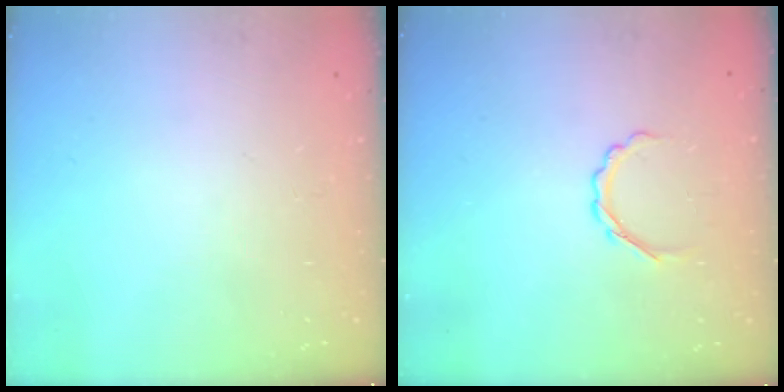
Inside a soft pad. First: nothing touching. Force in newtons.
{"total": 3.7, "press": 3.5, "slide": 1.1}